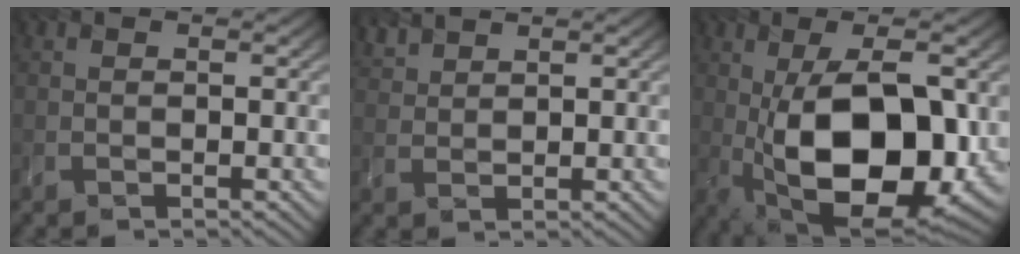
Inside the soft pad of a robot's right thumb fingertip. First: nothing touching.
{"total": 2.5, "force": [2.3, 0.6, 0.7], "torque": [-0.019, 0.004, 0.052]}
{"total": 16.8, "force": [-2.1, 8.1, 14.6], "torque": [-0.245, -0.024, -0.025]}